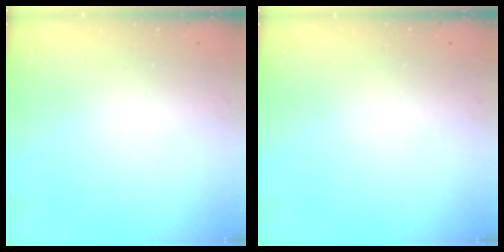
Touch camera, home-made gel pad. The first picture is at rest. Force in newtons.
{"total": 0.0}